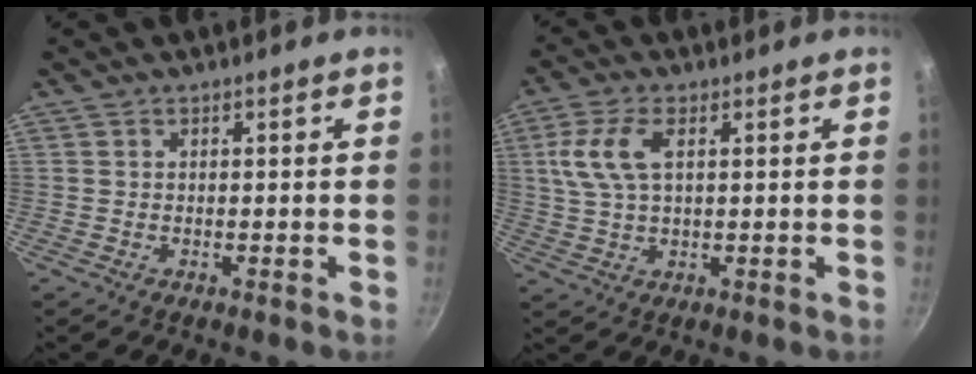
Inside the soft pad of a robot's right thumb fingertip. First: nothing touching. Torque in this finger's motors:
{"motor_torque": [0.75, 2.45, 0.91, 0.20, 0.13]}